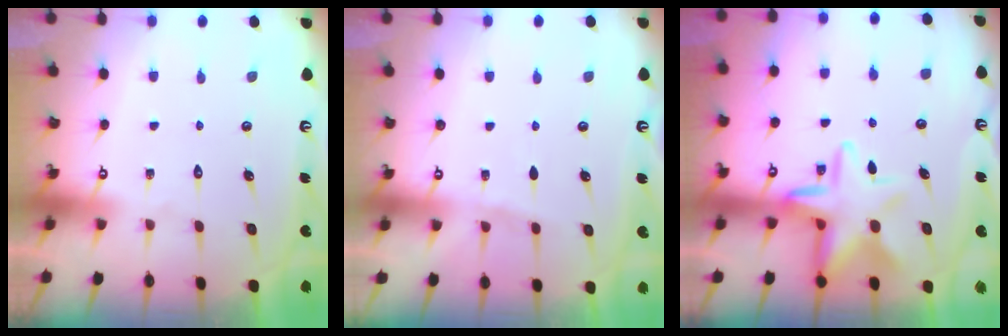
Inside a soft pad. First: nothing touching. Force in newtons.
{"total": 3.6, "press": 3.6, "slide": 0.5}
{"total": 11.8, "press": 11.7, "slide": 1.8}